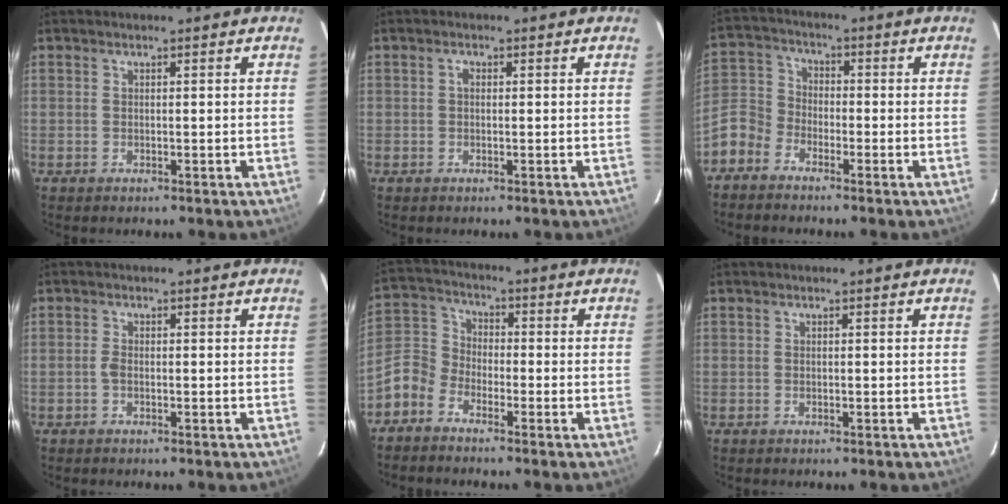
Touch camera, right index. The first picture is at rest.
{"total": 0.8, "force": [0.0, 0.6, 0.6], "torque": [-0.009, 0.005, -0.001]}
{"total": 7.8, "force": [-4.7, 5.8, 2.5], "torque": [-0.066, 0.022, -0.110]}
{"total": 1.2, "force": [-0.4, 0.6, 0.9], "torque": [-0.021, 0.002, -0.009]}
{"total": 8.3, "force": [-4.7, 6.0, 3.1], "torque": [-0.083, 0.024, -0.115]}
{"total": 0.0}